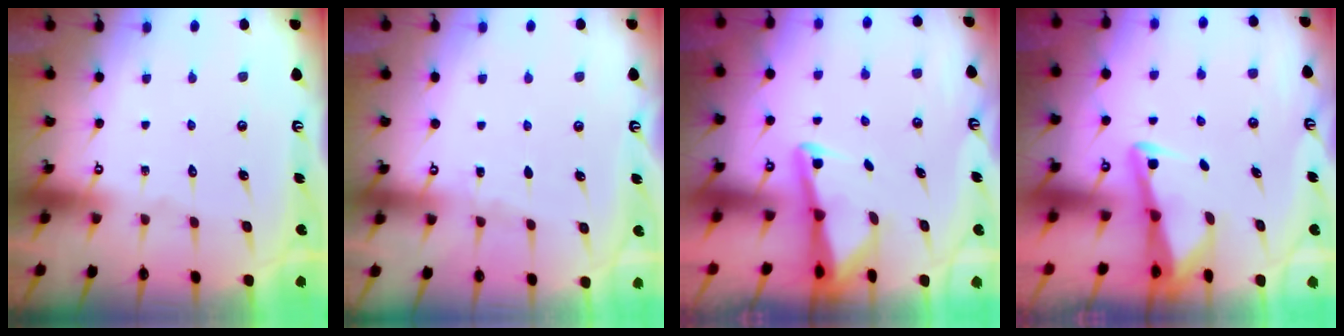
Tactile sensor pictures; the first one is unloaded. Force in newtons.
{"total": 2.4, "press": 2.4, "slide": 0.4}
{"total": 2.9, "press": 2.9, "slide": 0.2}
{"total": 2.9, "press": 2.8, "slide": 0.4}